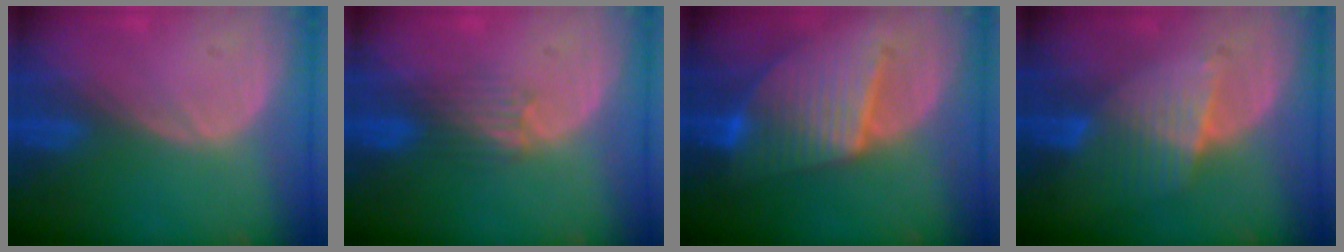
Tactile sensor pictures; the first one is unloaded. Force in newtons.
{"total": 3.3, "press": 3.3, "slide": 0.1}
{"total": 9.4, "press": 9.4, "slide": 0.8}
{"total": 6.9, "press": 6.0, "slide": 3.3}